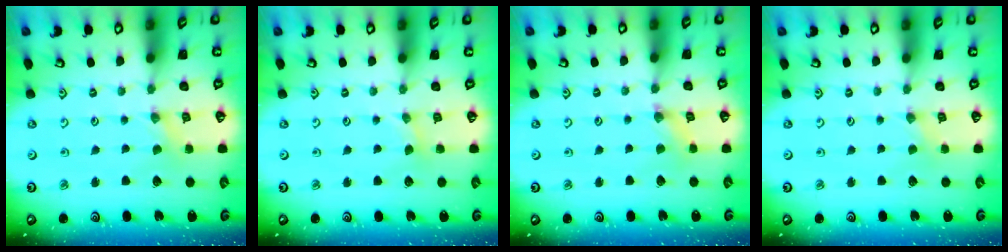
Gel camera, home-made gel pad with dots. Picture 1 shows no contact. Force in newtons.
{"total": 1.0, "press": 1.0, "slide": 0.2}
{"total": 1.3, "press": 1.3, "slide": 0.3}
{"total": 0.0}